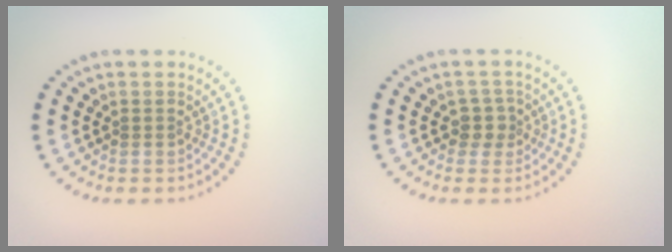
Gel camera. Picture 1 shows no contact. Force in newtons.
{"total": 1.7, "press": 1.4, "slide": 1.0}